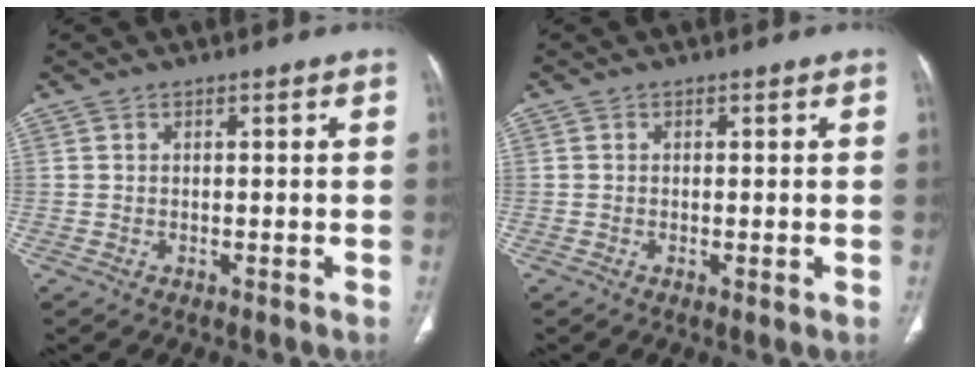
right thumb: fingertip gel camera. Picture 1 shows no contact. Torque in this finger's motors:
{"motor_torque": [-0.22, 0.00, -0.32, 0.13, -0.02]}